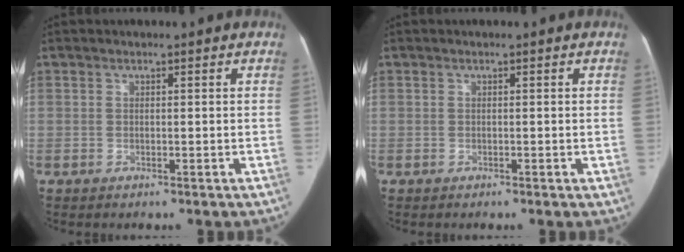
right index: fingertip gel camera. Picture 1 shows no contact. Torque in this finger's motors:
{"motor_torque": [-0.17, -0.12, 0.02, 0.00]}